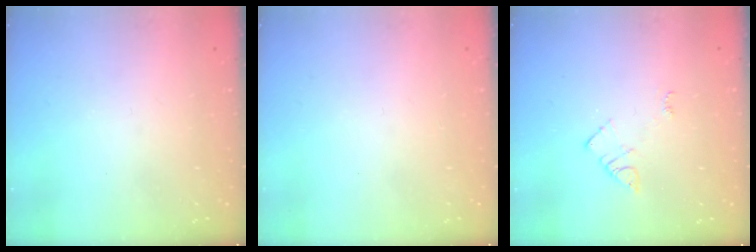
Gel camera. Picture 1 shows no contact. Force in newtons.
{"total": 1.5, "press": 1.5, "slide": 0.1}
{"total": 5.6, "press": 5.5, "slide": 0.7}